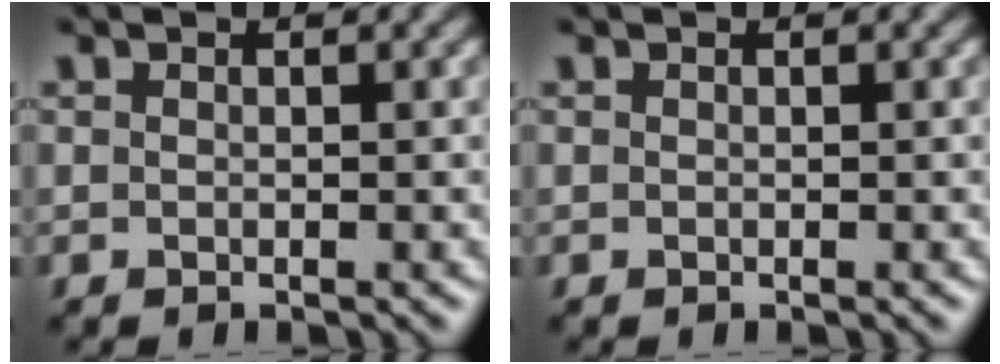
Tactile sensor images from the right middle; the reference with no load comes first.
{"total": 0.0}